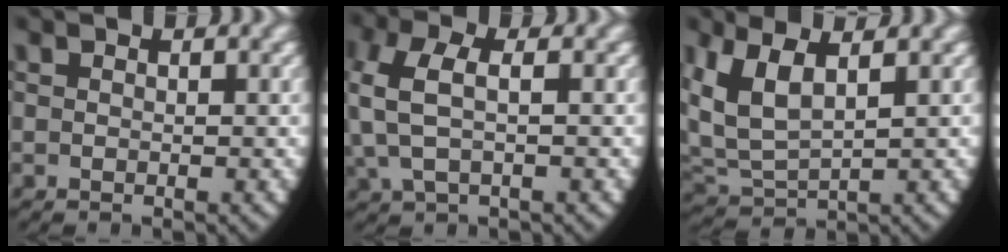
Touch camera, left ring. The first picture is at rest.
{"total": 4.7, "force": [0.6, 3.0, 3.5], "torque": [-0.097, -0.004, 0.016]}
{"total": 7.7, "force": [1.6, 5.9, 4.7], "torque": [-0.149, -0.028, 0.043]}